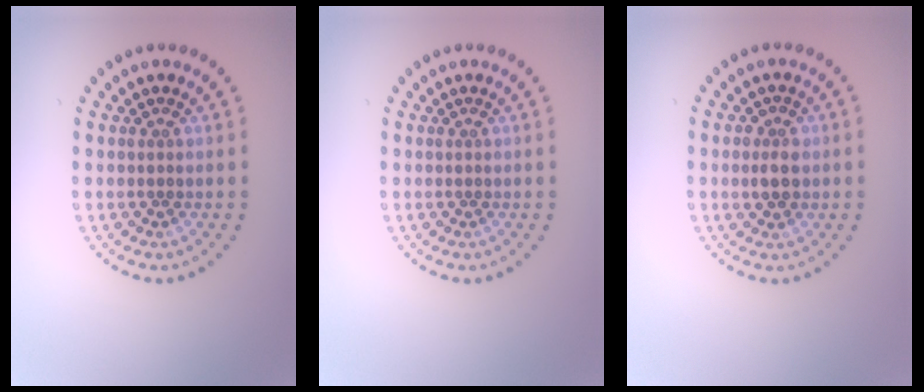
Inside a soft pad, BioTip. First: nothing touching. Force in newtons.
{"total": 0.0}
{"total": 2.1, "press": 2.0, "slide": 0.4}